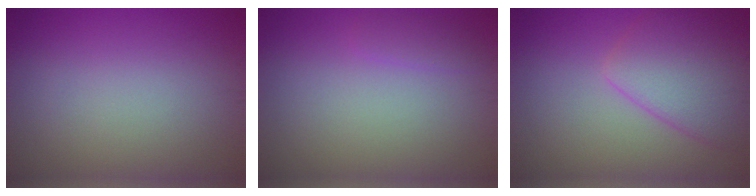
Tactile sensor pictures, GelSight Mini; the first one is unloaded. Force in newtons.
{"total": 1.2, "press": 1.2, "slide": 0.2}
{"total": 6.0, "press": 6.0, "slide": 0.2}